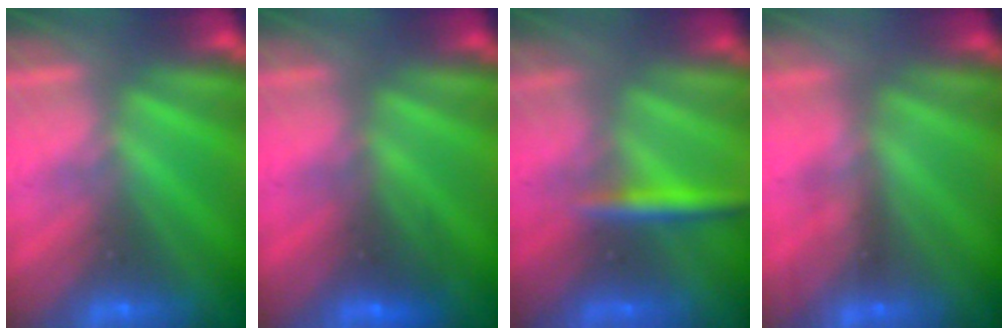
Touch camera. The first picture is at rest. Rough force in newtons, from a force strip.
{"total": 2.7}
{"total": 3.0}
{"total": 2.0}